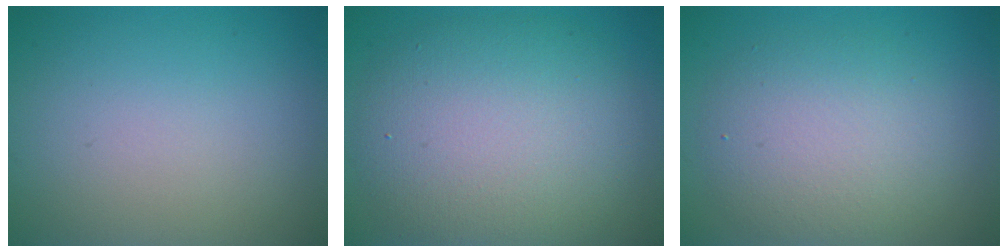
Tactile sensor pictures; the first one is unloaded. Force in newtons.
{"total": 9.5, "press": 9.5, "slide": 0.5}
{"total": 5.2, "press": 5.2, "slide": 0.2}